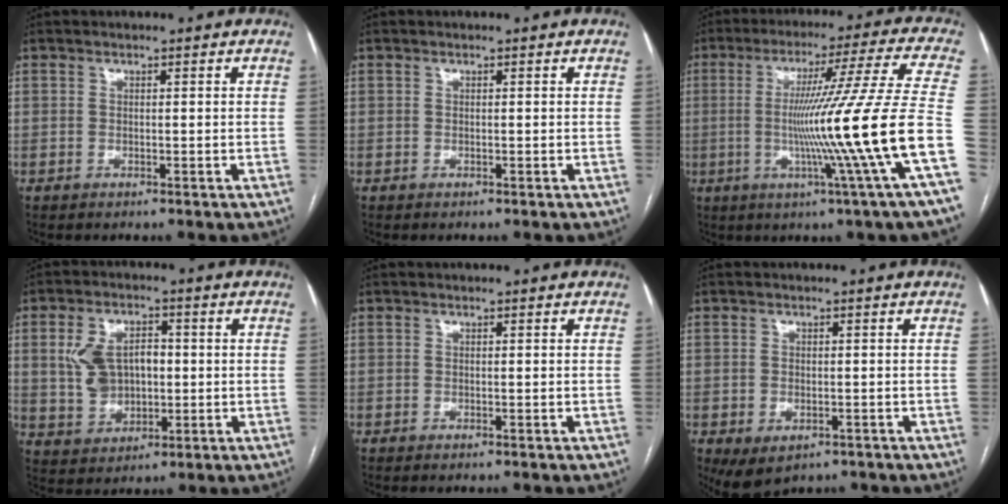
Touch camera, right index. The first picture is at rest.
{"total": 0.0}
{"total": 21.2, "force": [-4.3, -3.6, 20.4], "torque": [-0.286, -0.020, -0.088]}
{"total": 8.7, "force": [0.8, 6.0, 6.2], "torque": [-0.127, 0.019, 0.025]}
{"total": 0.6, "force": [-0.5, -0.1, 0.4], "torque": [-0.010, -0.001, -0.008]}
{"total": 5.2, "force": [-2.8, 3.3, 3.0], "torque": [-0.053, -0.008, -0.033]}